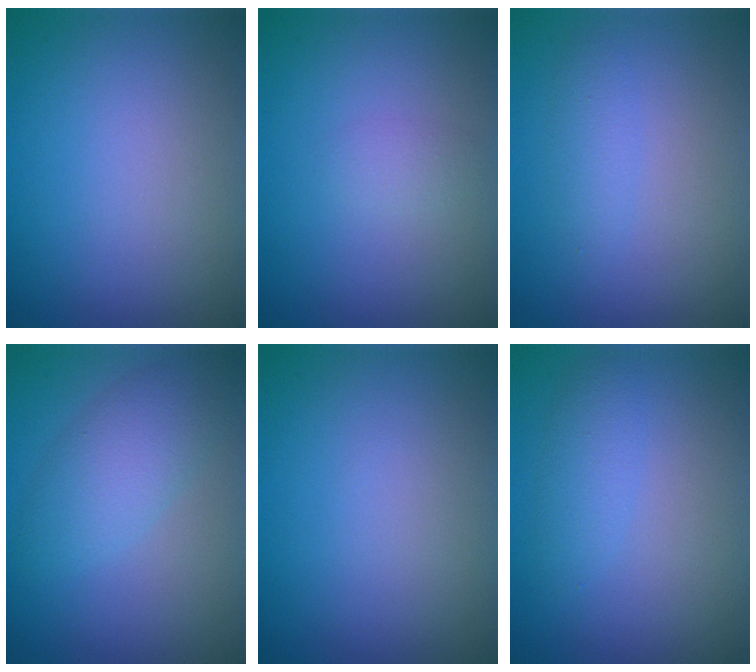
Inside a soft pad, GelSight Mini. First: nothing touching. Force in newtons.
{"total": 1.1, "press": 1.1, "slide": 0.0}
{"total": 1.4, "press": 1.4, "slide": 0.1}
{"total": 3.8, "press": 3.8, "slide": 0.1}
{"total": 0.0}
{"total": 1.8, "press": 1.8, "slide": 0.1}